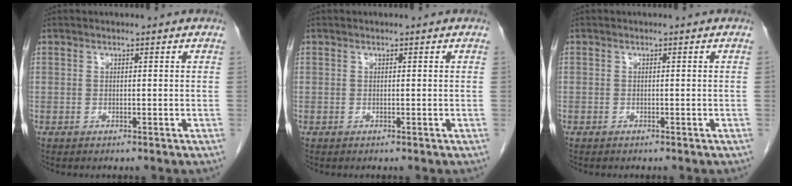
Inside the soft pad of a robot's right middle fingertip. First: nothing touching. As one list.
[{"total": 0.0}, {"total": 0.0}]